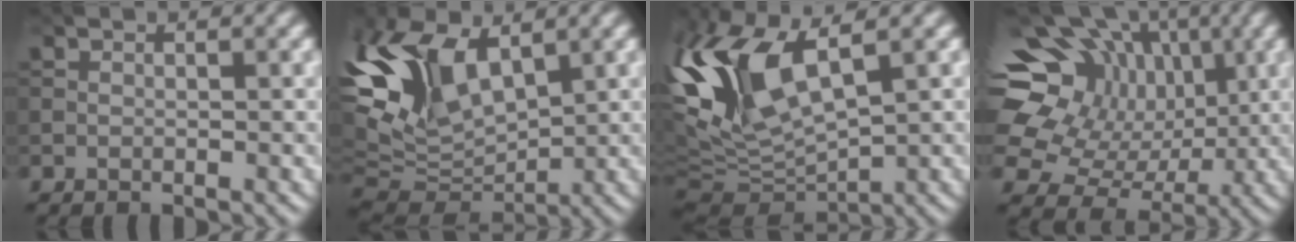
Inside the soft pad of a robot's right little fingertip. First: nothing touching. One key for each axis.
{"total": 10.1, "fx": 4.0, "fy": 5.7, "fz": 7.3, "tx": -0.176, "ty": 0.007, "tz": 0.067}
{"total": 9.3, "fx": 3.1, "fy": 3.8, "fz": 7.9, "tx": -0.181, "ty": 0.003, "tz": 0.058}
{"total": 16.4, "fx": 5.1, "fy": 13.3, "fz": 8.1, "tx": -0.207, "ty": 0.042, "tz": 0.088}